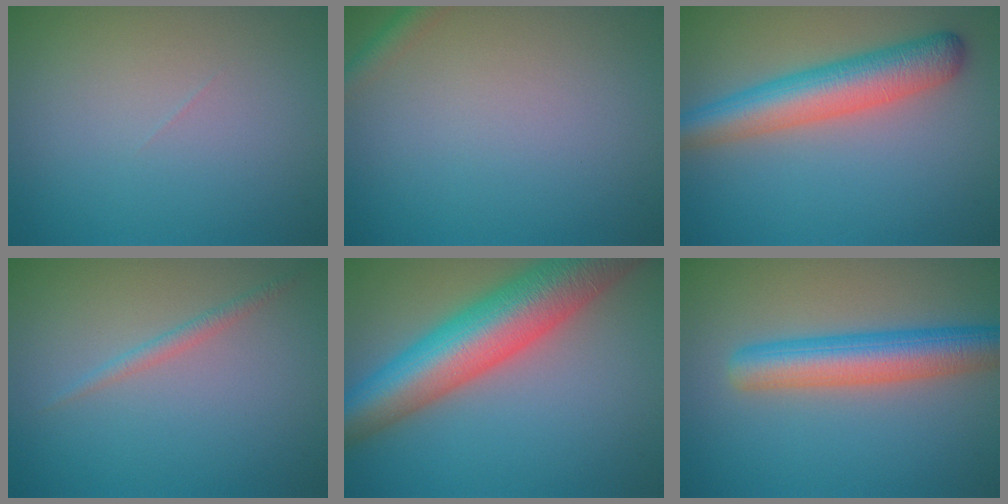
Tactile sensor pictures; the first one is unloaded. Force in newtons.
{"total": 1.5, "press": 1.5, "slide": 0.0}
{"total": 6.2, "press": 6.2, "slide": 0.2}
{"total": 1.1, "press": 1.1, "slide": 0.1}
{"total": 11.3, "press": 11.2, "slide": 0.5}
{"total": 5.8, "press": 5.8, "slide": 0.2}